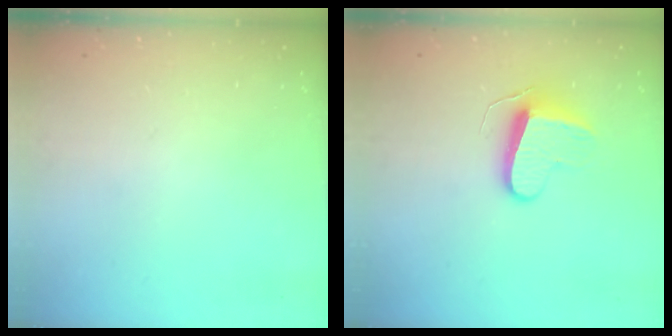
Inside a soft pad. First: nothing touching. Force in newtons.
{"total": 9.1, "press": 9.0, "slide": 0.6}